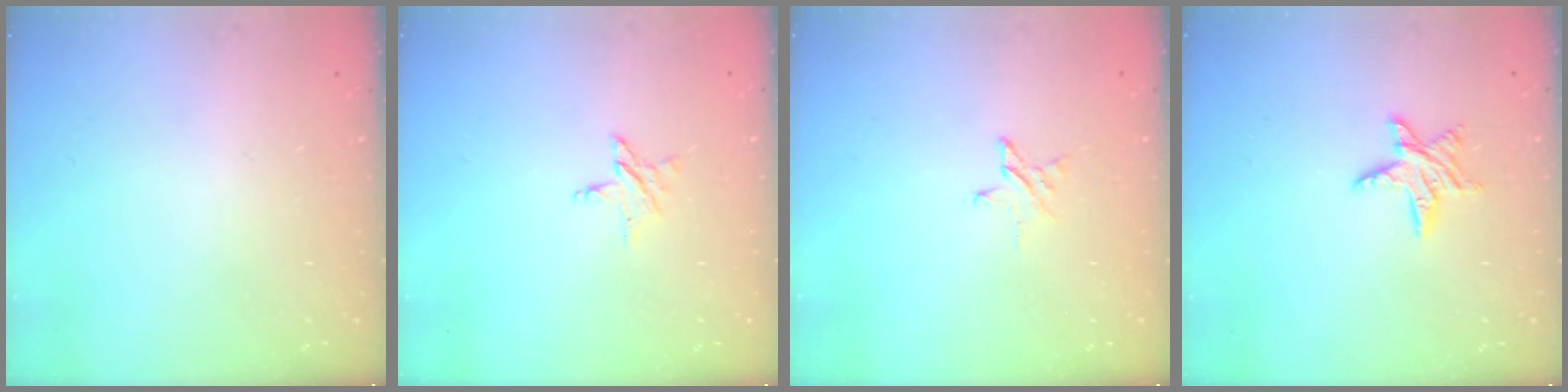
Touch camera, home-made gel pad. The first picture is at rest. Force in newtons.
{"total": 5.1, "press": 5.1, "slide": 0.5}
{"total": 4.0, "press": 3.9, "slide": 0.3}
{"total": 6.7, "press": 6.7, "slide": 0.3}